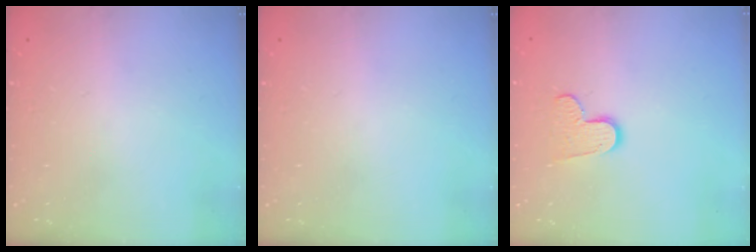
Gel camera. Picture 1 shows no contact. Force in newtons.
{"total": 0.0}
{"total": 8.4, "press": 8.3, "slide": 0.2}